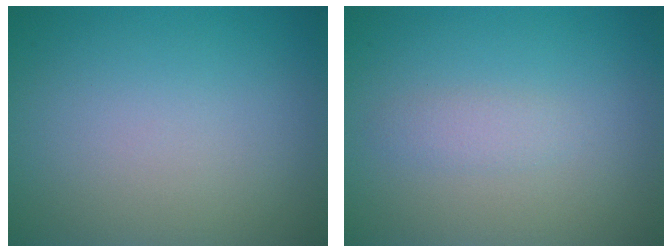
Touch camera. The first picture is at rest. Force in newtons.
{"total": 1.1, "press": 1.1, "slide": 0.0}